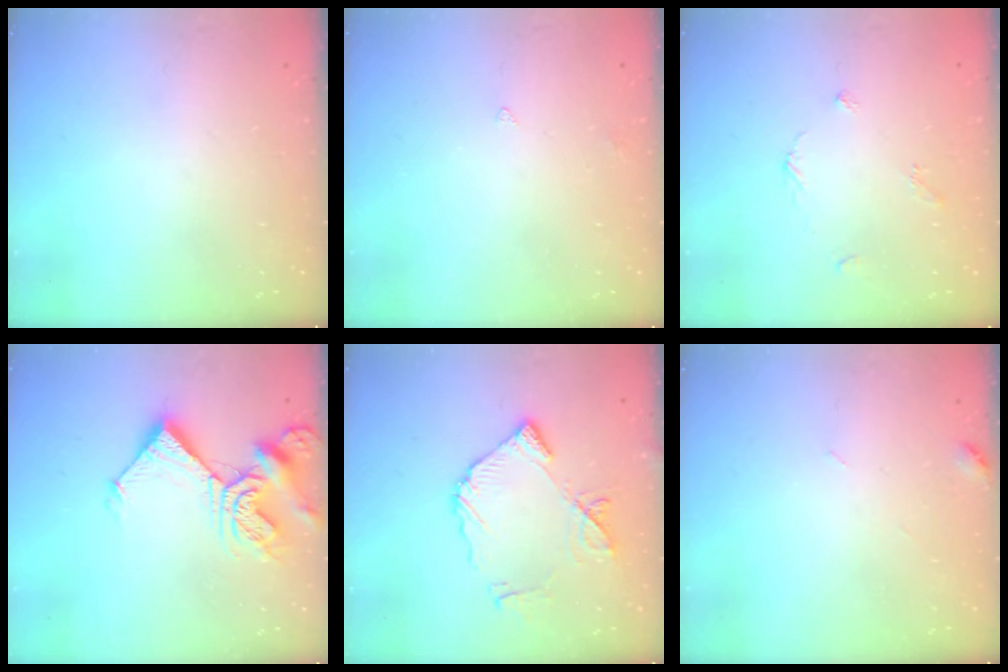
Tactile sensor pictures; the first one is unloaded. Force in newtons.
{"total": 2.7, "press": 2.6, "slide": 0.5}
{"total": 2.9, "press": 2.9, "slide": 0.4}
{"total": 12.5, "press": 12.5, "slide": 1.3}
{"total": 13.2, "press": 13.1, "slide": 1.8}
{"total": 3.9, "press": 3.8, "slide": 0.4}